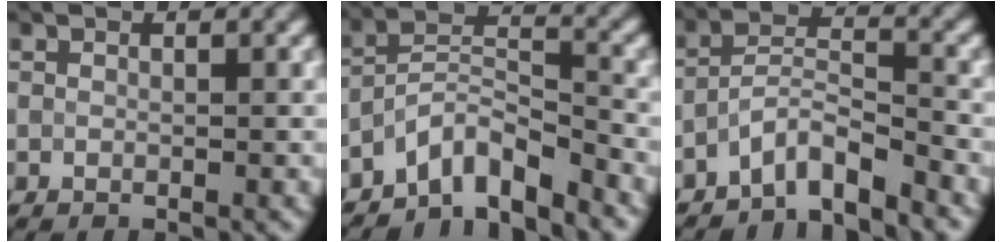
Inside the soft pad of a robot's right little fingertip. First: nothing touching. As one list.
[{"total": 5.5, "force": [-4.4, 1.7, 2.8], "torque": [-0.036, 0.005, -0.086]}, {"total": 4.1, "force": [-3.2, 0.9, 2.3], "torque": [-0.036, 0.006, -0.067]}]